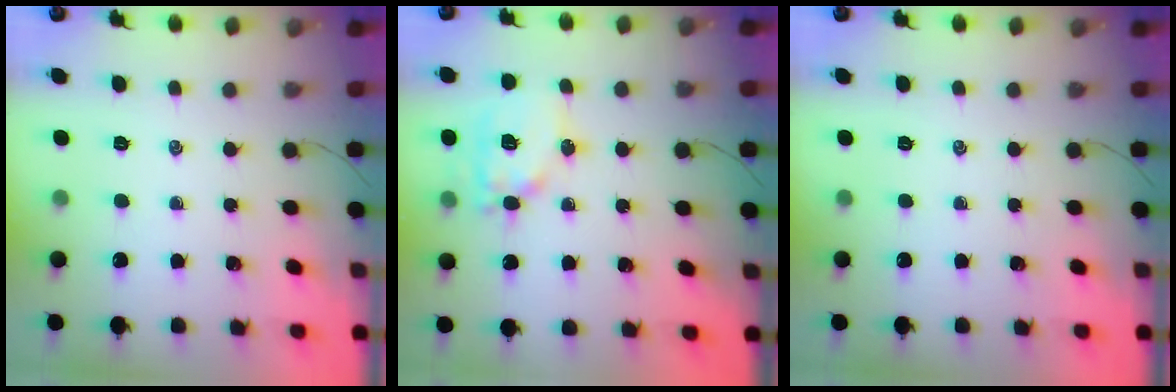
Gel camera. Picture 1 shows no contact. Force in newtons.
{"total": 12.2, "press": 12.1, "slide": 1.4}
{"total": 0.0}